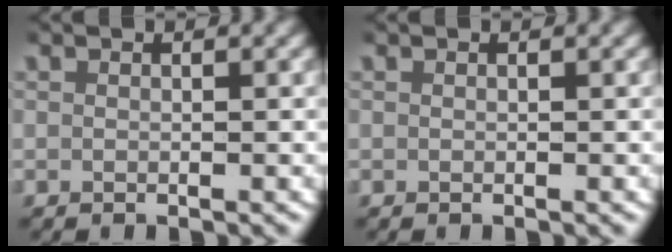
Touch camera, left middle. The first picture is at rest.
{"total": 0.0}